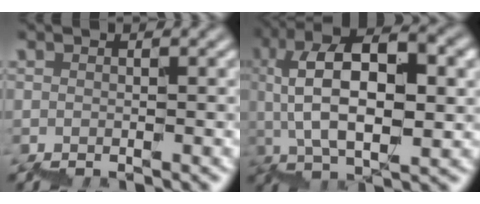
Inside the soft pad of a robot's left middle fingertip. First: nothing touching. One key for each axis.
{"total": 10.6, "fx": 3.7, "fy": 3.9, "fz": 9.1, "tx": -0.156, "ty": 0.025, "tz": 0.064}